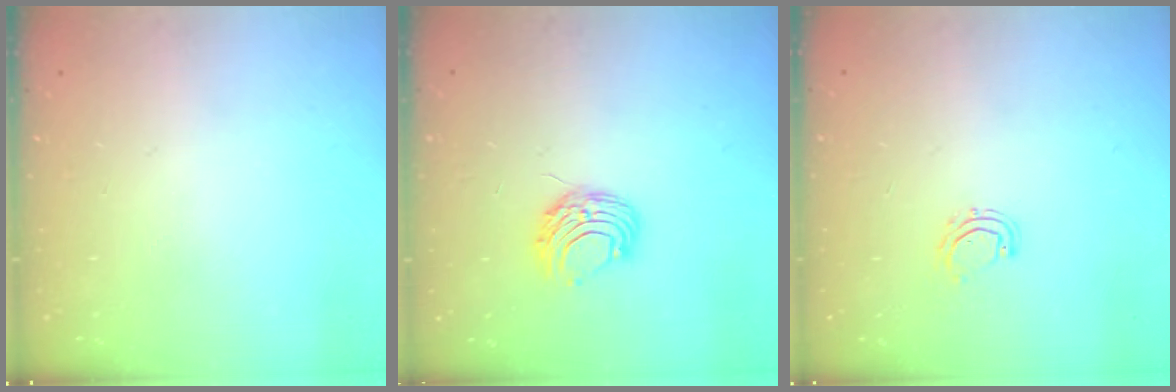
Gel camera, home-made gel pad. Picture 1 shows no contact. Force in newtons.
{"total": 7.6, "press": 7.6, "slide": 0.5}
{"total": 4.4, "press": 4.2, "slide": 1.0}